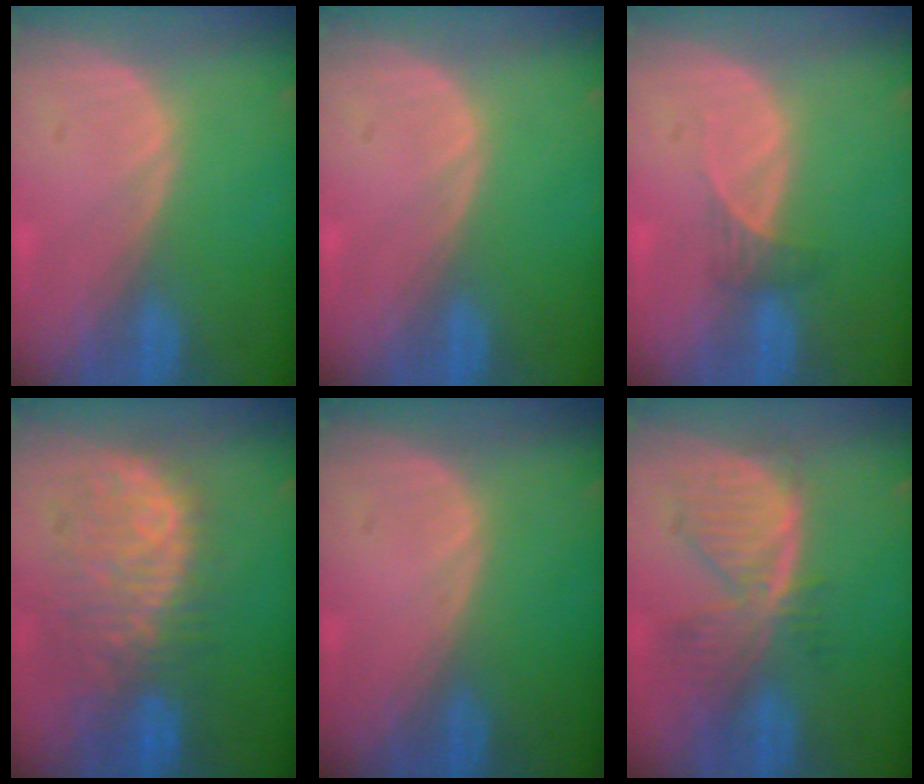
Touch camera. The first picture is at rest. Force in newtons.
{"total": 0.0}
{"total": 1.8, "press": 1.6, "slide": 0.8}
{"total": 10.4, "press": 9.4, "slide": 4.5}
{"total": 0.0}
{"total": 7.8, "press": 6.8, "slide": 3.7}